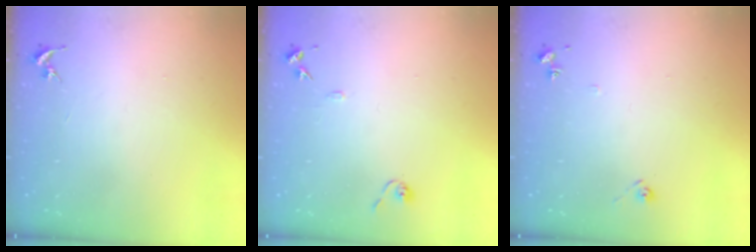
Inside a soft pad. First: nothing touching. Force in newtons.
{"total": 7.9, "press": 7.9, "slide": 0.8}
{"total": 6.2, "press": 6.2, "slide": 0.6}